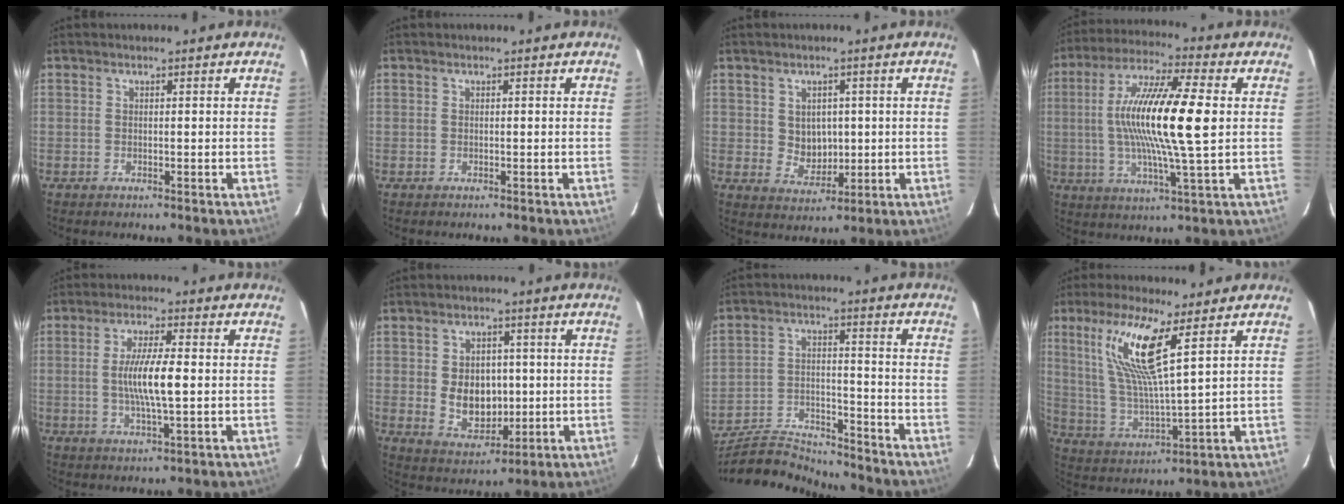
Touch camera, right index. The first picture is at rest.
{"total": 0.0}
{"total": 5.1, "force": [0.7, 4.5, 2.2], "torque": [-0.036, 0.002, 0.025]}
{"total": 17.4, "force": [1.3, 1.7, 17.3], "torque": [-0.319, 0.004, 0.018]}
{"total": 8.2, "force": [-0.2, 1.1, 8.1], "torque": [-0.150, -0.002, -0.004]}
{"total": 8.9, "force": [-0.1, 6.8, 5.8], "torque": [-0.113, -0.001, 0.018]}
{"total": 14.3, "force": [-13.7, 2.1, 3.2], "torque": [-0.080, 0.006, -0.232]}
{"total": 14.0, "force": [6.9, 1.7, 12.0], "torque": [-0.240, 0.000, 0.144]}